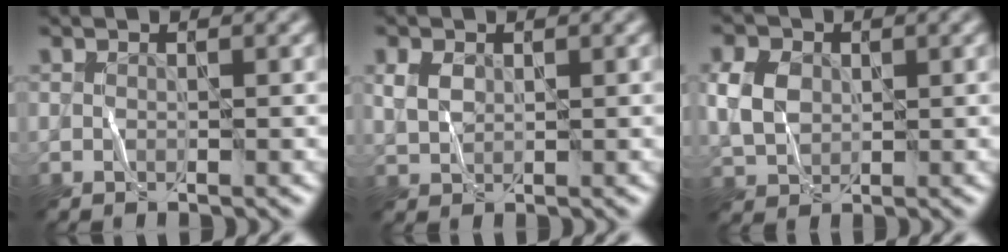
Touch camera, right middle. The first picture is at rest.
{"total": 1.5, "force": [0.8, 1.1, 0.6], "torque": [-0.026, 0.002, 0.021]}
{"total": 3.4, "force": [0.8, 2.8, 1.7], "torque": [-0.056, 0.007, 0.017]}